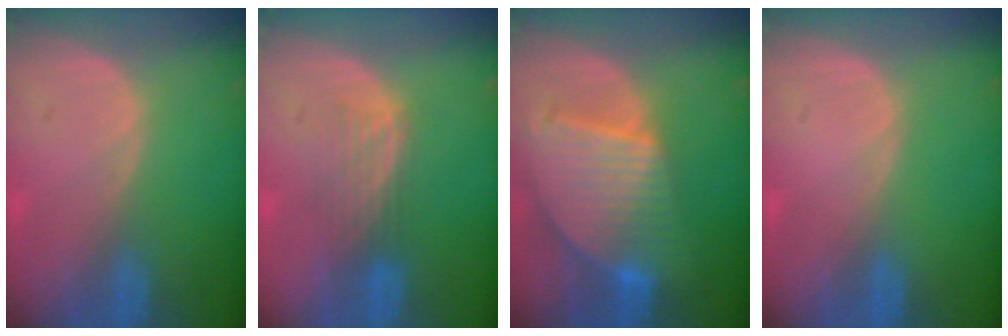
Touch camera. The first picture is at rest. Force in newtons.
{"total": 4.6, "press": 3.8, "slide": 2.6}
{"total": 9.6, "press": 8.3, "slide": 4.8}
{"total": 0.0}